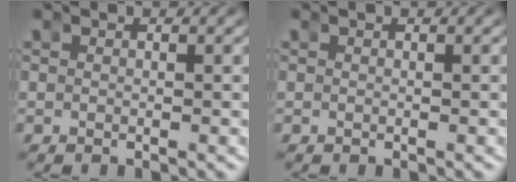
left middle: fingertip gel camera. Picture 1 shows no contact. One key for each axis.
{"total": 0.0}